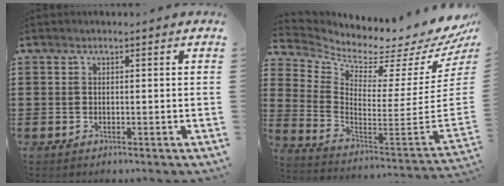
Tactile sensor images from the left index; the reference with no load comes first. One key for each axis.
{"total": 2.2, "fx": 1.6, "fy": 0.7, "fz": 1.2, "tx": -0.030, "ty": -0.063, "tz": 0.016}